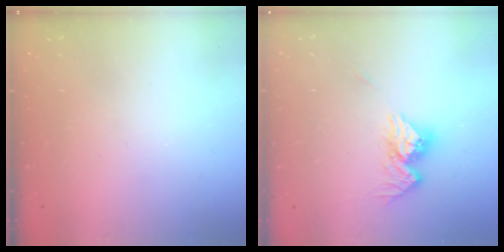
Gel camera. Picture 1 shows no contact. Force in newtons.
{"total": 10.7, "press": 10.6, "slide": 0.9}